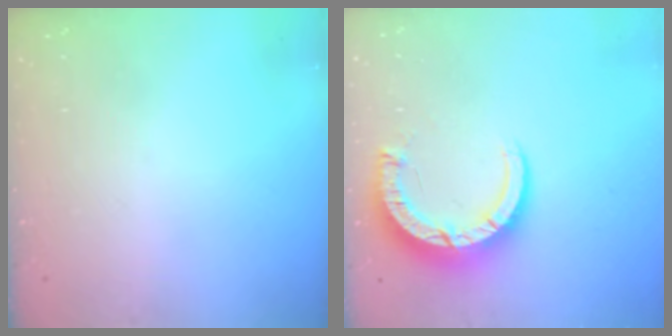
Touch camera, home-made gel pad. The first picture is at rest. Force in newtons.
{"total": 8.9, "press": 8.9, "slide": 0.9}